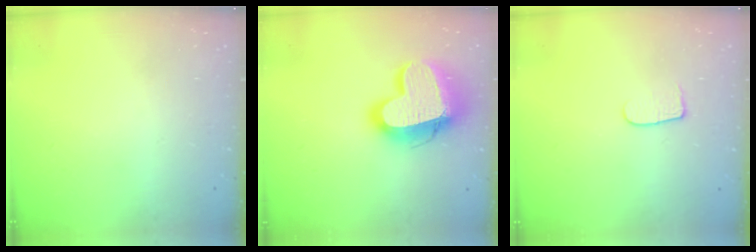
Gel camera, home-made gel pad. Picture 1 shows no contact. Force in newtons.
{"total": 19.4, "press": 19.3, "slide": 1.7}
{"total": 5.9, "press": 5.9, "slide": 0.6}